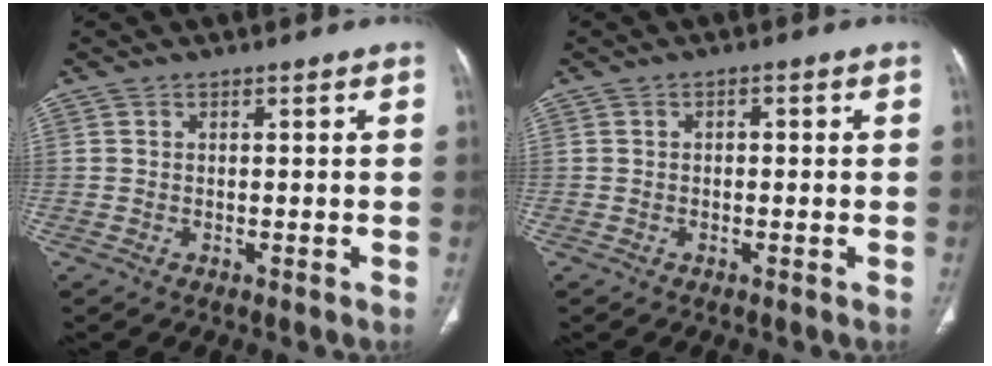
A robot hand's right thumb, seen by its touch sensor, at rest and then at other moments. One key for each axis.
{"total": 1.0, "fx": 0.0, "fy": 0.7, "fz": 0.7, "tx": -0.006, "ty": 0.005, "tz": -0.004}